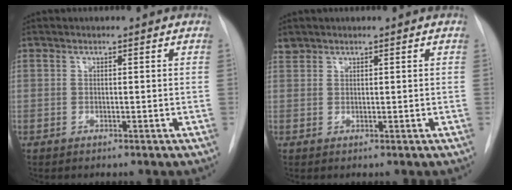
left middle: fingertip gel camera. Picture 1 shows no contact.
{"total": 1.3, "force": [1.2, 0.6, -0.1], "torque": [0.005, 0.008, 0.022]}